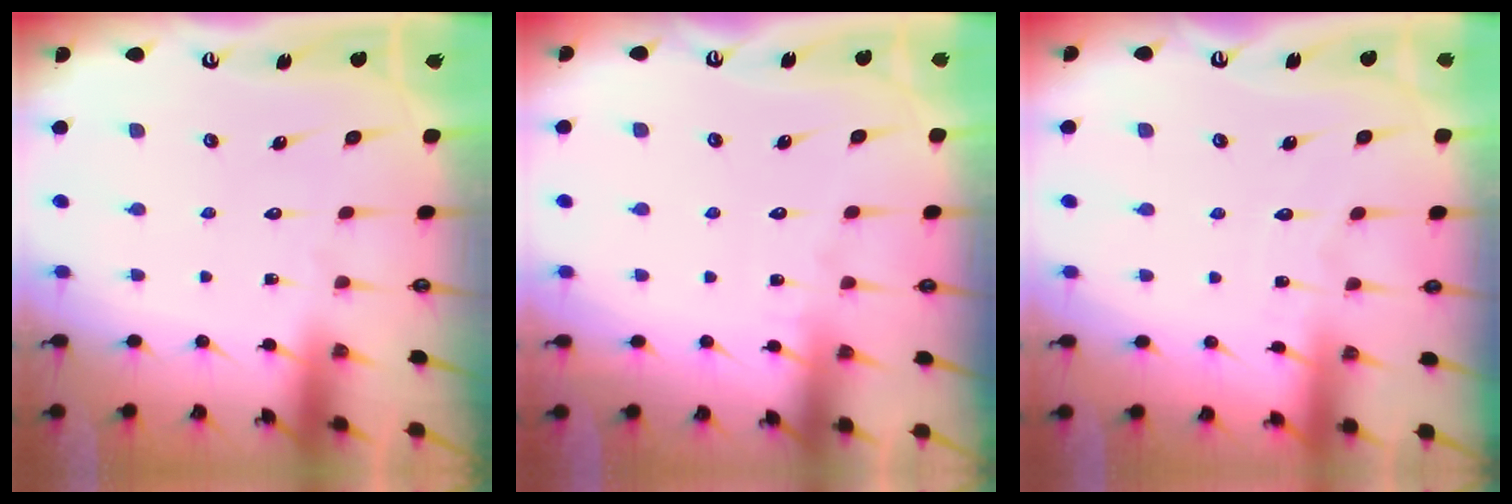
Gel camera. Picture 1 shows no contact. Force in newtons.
{"total": 5.5, "press": 5.5, "slide": 0.5}
{"total": 2.9, "press": 2.9, "slide": 0.3}